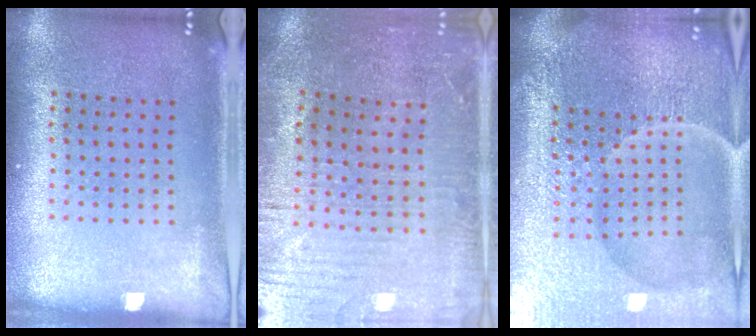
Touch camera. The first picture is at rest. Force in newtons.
{"total": 1.4, "press": 1.3, "slide": 0.5}
{"total": 6.6, "press": 5.9, "slide": 3.0}